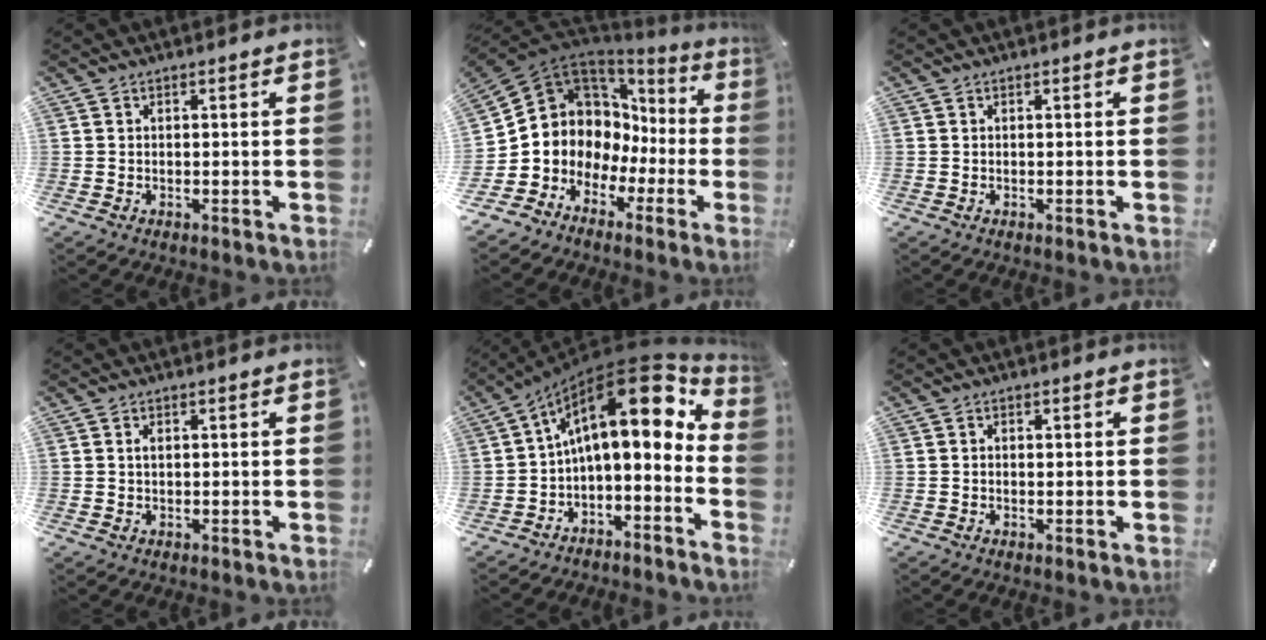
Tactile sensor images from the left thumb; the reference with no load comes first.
{"total": 7.9, "force": [2.3, 7.5, 0.9], "torque": [-0.036, -0.062, 0.054]}
{"total": 0.0}
{"total": 1.5, "force": [0.2, 0.9, 1.1], "torque": [-0.024, 0.005, 0.003]}
{"total": 18.0, "force": [6.1, 8.4, 14.7], "torque": [-0.224, -0.046, 0.102]}
{"total": 0.8, "force": [-0.2, 0.6, 0.5], "torque": [-0.009, 0.003, -0.004]}